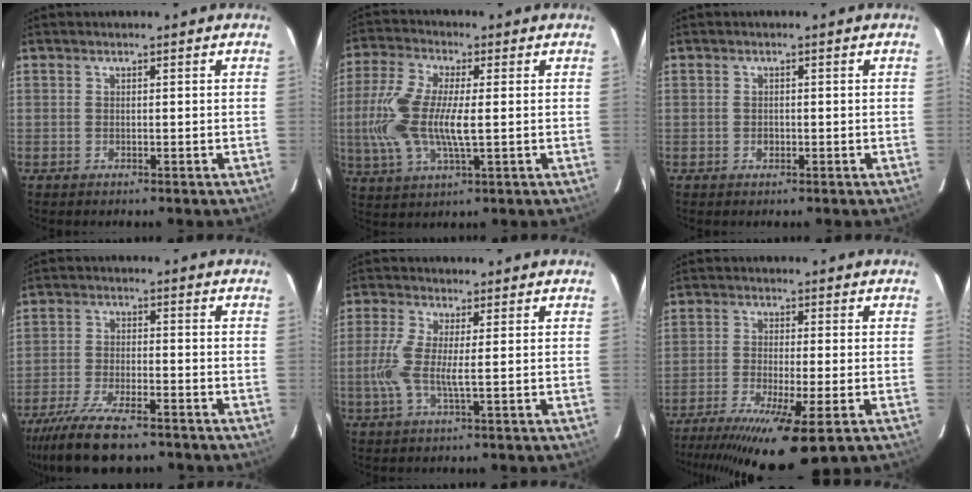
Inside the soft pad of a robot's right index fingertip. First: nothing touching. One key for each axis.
{"total": 13.4, "fx": -0.4, "fy": 4.6, "fz": 12.5, "tx": -0.270, "ty": 0.000, "tz": -0.009}
{"total": 1.2, "fx": -0.3, "fy": 1.0, "fz": 0.6, "tx": -0.010, "ty": 0.002, "tz": -0.005}
{"total": 14.2, "fx": -11.1, "fy": 4.0, "fz": 8.0, "tx": -0.183, "ty": -0.033, "tz": -0.194}
{"total": 6.3, "fx": -0.3, "fy": 0.6, "fz": 6.2, "tx": -0.147, "ty": -0.001, "tz": -0.011}
{"total": 16.3, "fx": -10.7, "fy": 2.1, "fz": 12.2, "tx": -0.242, "ty": -0.058, "tz": -0.176}